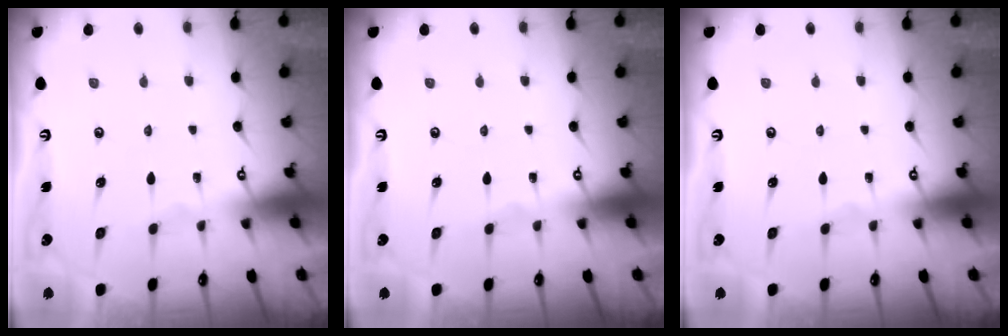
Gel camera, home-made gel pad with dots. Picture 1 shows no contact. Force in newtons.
{"total": 0.0}
{"total": 0.0}